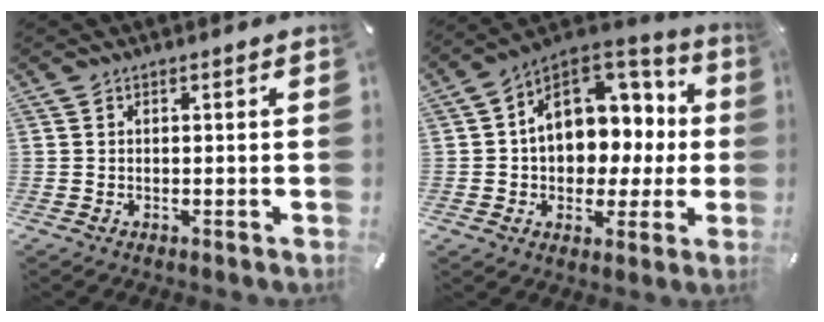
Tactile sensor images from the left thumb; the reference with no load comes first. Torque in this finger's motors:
{"motor_torque": [2.47, 2.54, 0.64, 0.03, 0.18]}